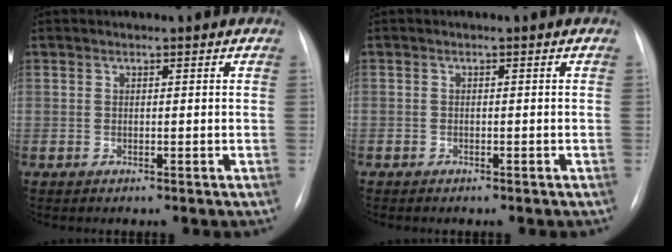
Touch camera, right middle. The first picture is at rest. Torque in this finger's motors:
{"motor_torque": [0.99, -0.99, -0.01, -0.18]}